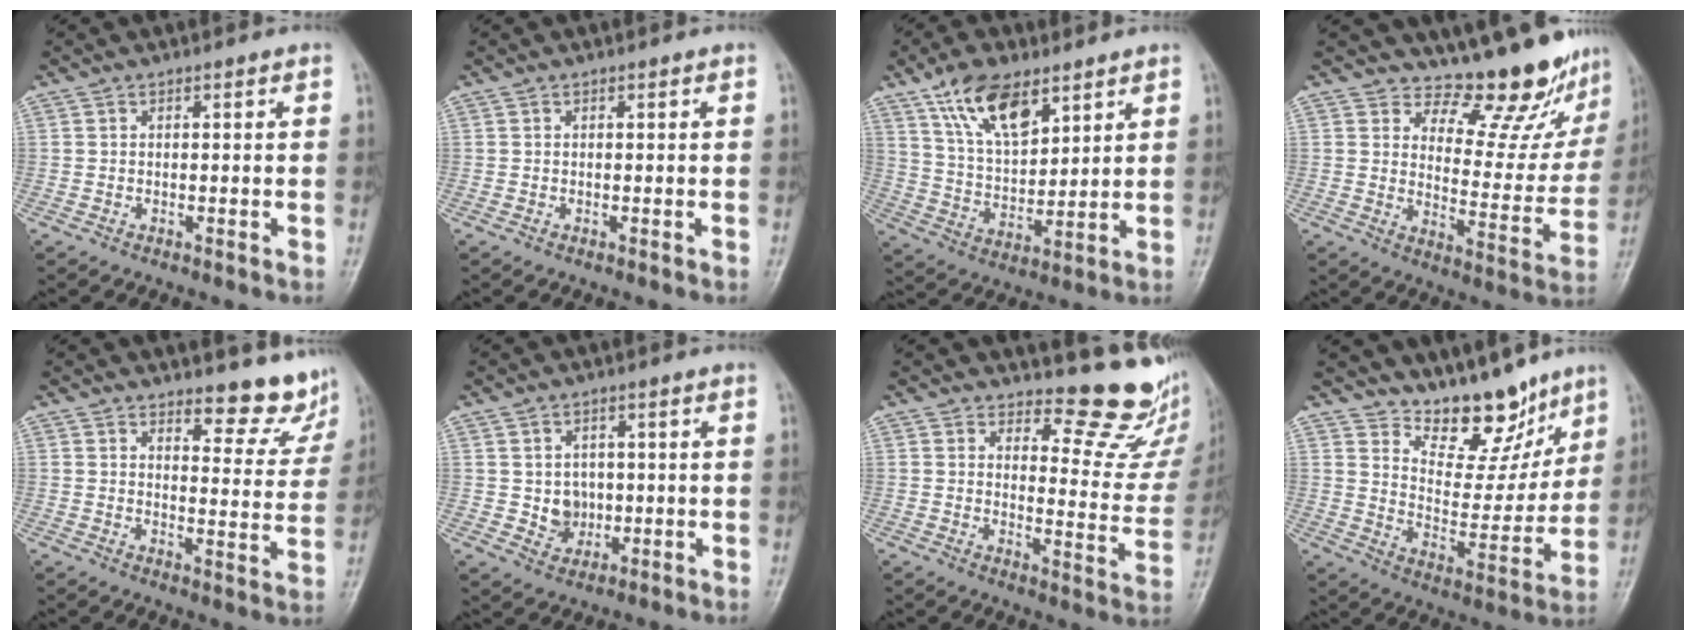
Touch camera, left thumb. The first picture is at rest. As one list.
[{"total": 0.0}, {"total": 13.1, "force": [7.9, 6.2, 8.4], "torque": [-0.126, -0.034, 0.152]}, {"total": 15.0, "force": [13.8, 4.7, 3.7], "torque": [-0.002, -0.133, 0.173]}, {"total": 9.1, "force": [8.1, 2.9, 2.9], "torque": [-0.006, -0.075, 0.094]}, {"total": 4.9, "force": [0.1, 4.3, 2.3], "torque": [-0.009, 0.000, 0.008]}, {"total": 13.7, "force": [12.5, 4.4, 3.8], "torque": [-0.002, -0.133, 0.140]}, {"total": 13.8, "force": [10.9, 6.2, 5.8], "torque": [-0.037, -0.080, 0.182]}]